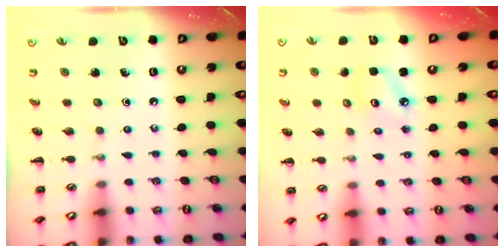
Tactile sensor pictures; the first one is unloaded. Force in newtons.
{"total": 3.8, "press": 3.7, "slide": 0.5}